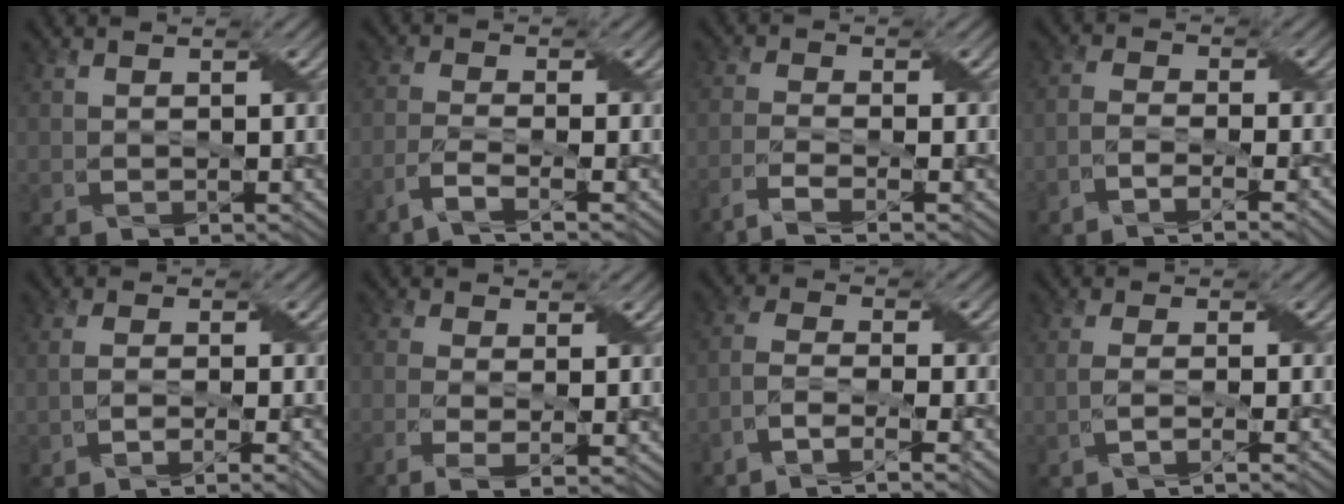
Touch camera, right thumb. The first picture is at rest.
{"total": 4.2, "force": [-3.0, 0.8, 2.8], "torque": [-0.055, 0.000, -0.069]}
{"total": 5.0, "force": [-3.6, 1.1, 3.3], "torque": [-0.062, -0.003, -0.079]}
{"total": 5.4, "force": [-3.9, 1.1, 3.6], "torque": [-0.064, -0.001, -0.074]}
{"total": 4.9, "force": [-2.9, 1.0, 3.8], "torque": [-0.061, 0.000, -0.051]}
{"total": 4.5, "force": [-2.3, 1.3, 3.6], "torque": [-0.068, -0.004, -0.053]}
{"total": 6.9, "force": [-4.9, 1.7, 4.6], "torque": [-0.088, 0.002, -0.093]}
{"total": 3.3, "force": [-2.1, 0.5, 2.5], "torque": [-0.034, 0.007, -0.055]}